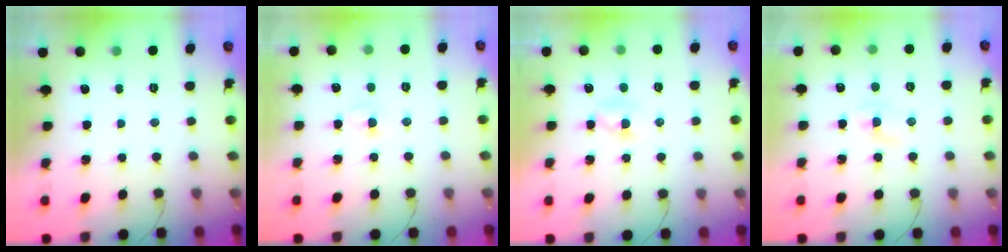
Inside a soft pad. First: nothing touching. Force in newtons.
{"total": 2.7, "press": 2.6, "slide": 1.0}
{"total": 2.3, "press": 2.1, "slide": 0.9}
{"total": 1.8, "press": 1.5, "slide": 0.9}